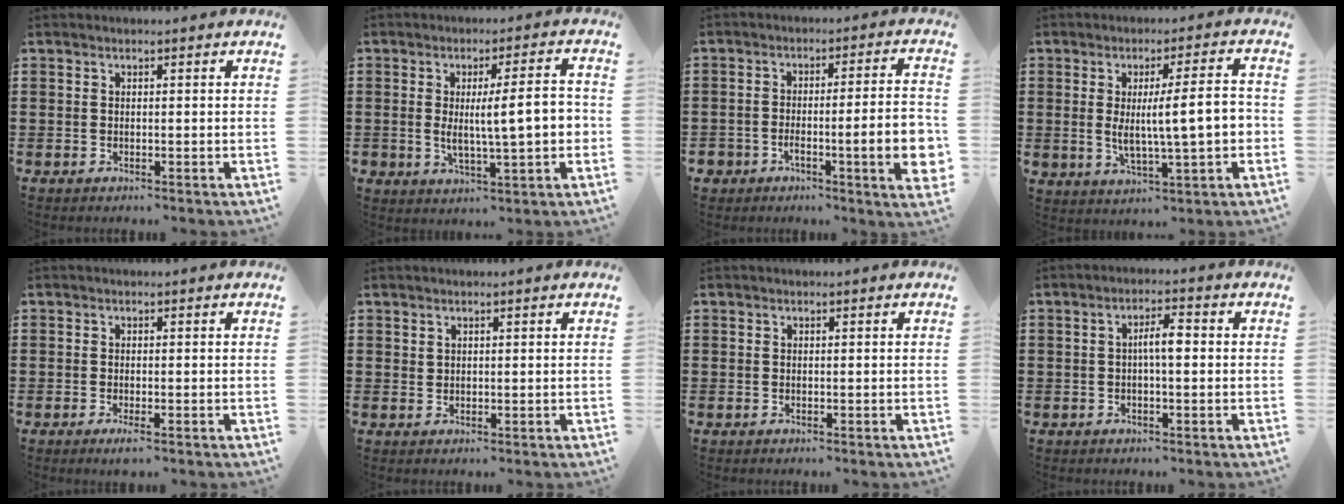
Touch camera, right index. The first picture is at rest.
{"total": 8.9, "force": [0.3, 1.9, 8.7], "torque": [-0.138, -0.004, 0.000]}
{"total": 8.8, "force": [-2.8, 2.5, 8.0], "torque": [-0.120, -0.007, -0.050]}
{"total": 9.9, "force": [0.4, 2.1, 9.6], "torque": [-0.169, -0.001, 0.002]}
{"total": 1.3, "force": [-0.7, 0.1, 1.0], "torque": [-0.025, -0.008, -0.014]}
{"total": 1.1, "force": [0.9, 0.5, 0.3], "torque": [-0.008, -0.001, 0.019]}
{"total": 0.0}
{"total": 3.7, "force": [-0.1, 0.9, 3.6], "torque": [-0.066, 0.007, -0.005]}